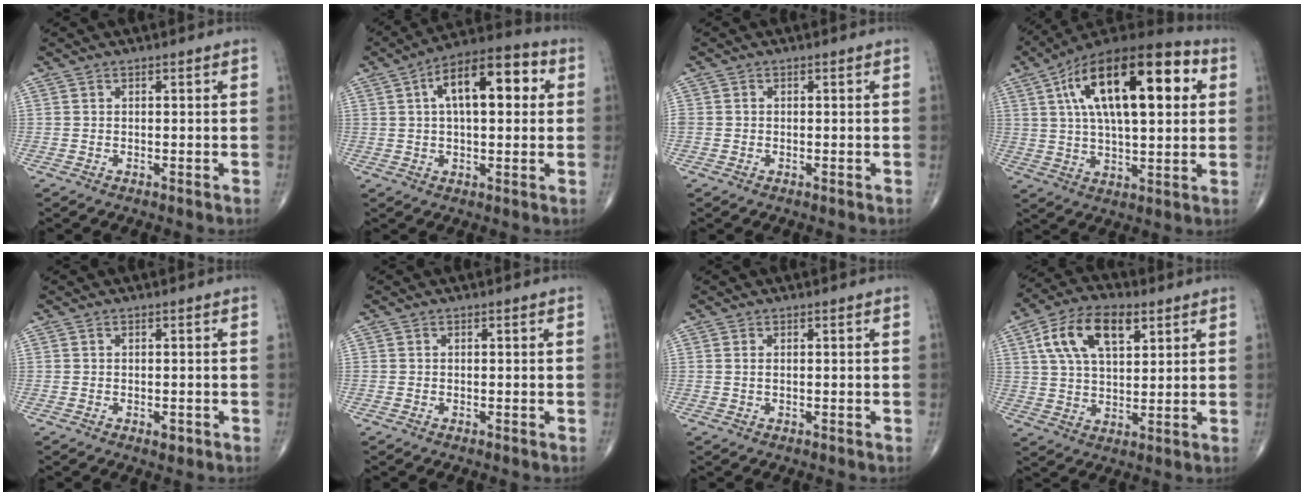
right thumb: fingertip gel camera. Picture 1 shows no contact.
{"total": 14.6, "force": [3.6, 6.7, 12.5], "torque": [-0.174, 0.025, 0.047]}
{"total": 0.8, "force": [-0.1, 0.7, 0.3], "torque": [-0.002, 0.003, -0.001]}
{"total": 24.7, "force": [7.3, 10.2, 21.3], "torque": [-0.341, 0.014, 0.110]}
{"total": 1.4, "force": [-0.5, 0.8, 1.0], "torque": [-0.009, -0.001, -0.006]}
{"total": 0.0}
{"total": 0.7, "force": [0.2, 0.3, 0.6], "torque": [-0.016, 0.003, 0.005]}
{"total": 13.3, "force": [5.5, 7.0, 10.0], "torque": [-0.171, 0.000, 0.098]}